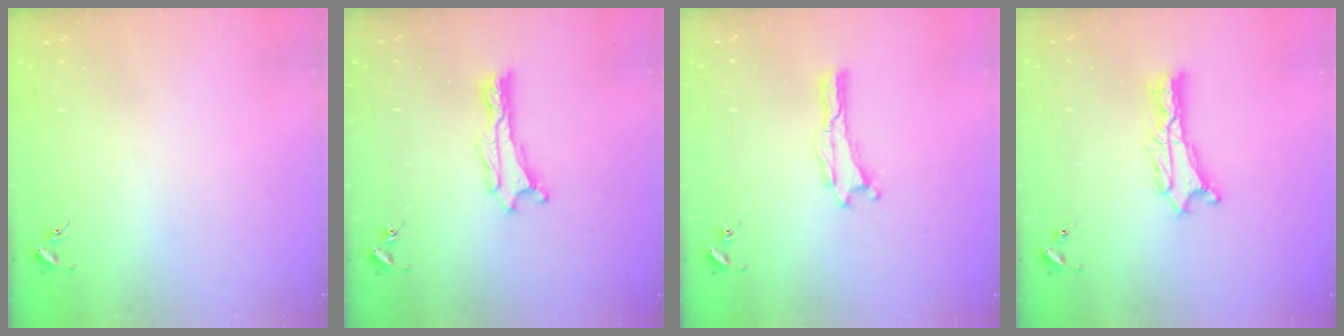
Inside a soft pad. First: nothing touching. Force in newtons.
{"total": 0.7, "press": 0.6, "slide": 0.2}
{"total": 0.0}
{"total": 2.4, "press": 2.4, "slide": 0.2}